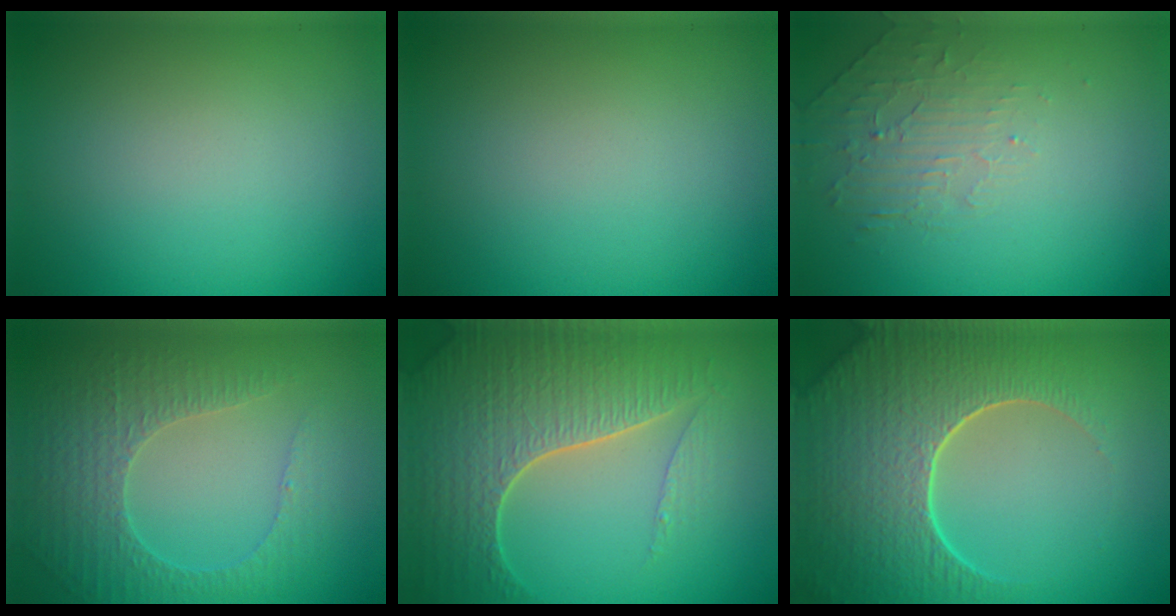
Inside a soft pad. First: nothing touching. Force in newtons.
{"total": 0.0}
{"total": 2.0, "press": 0.9, "slide": 1.8}
{"total": 4.2, "press": 3.2, "slide": 2.7}
{"total": 7.4, "press": 5.5, "slide": 5.0}
{"total": 9.0, "press": 6.3, "slide": 6.5}